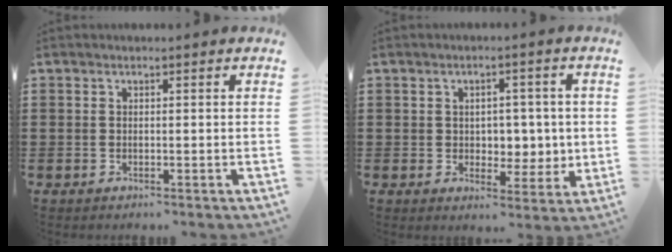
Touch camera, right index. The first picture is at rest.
{"total": 4.3, "force": [0.7, 3.6, 2.3], "torque": [-0.035, 0.003, 0.006]}